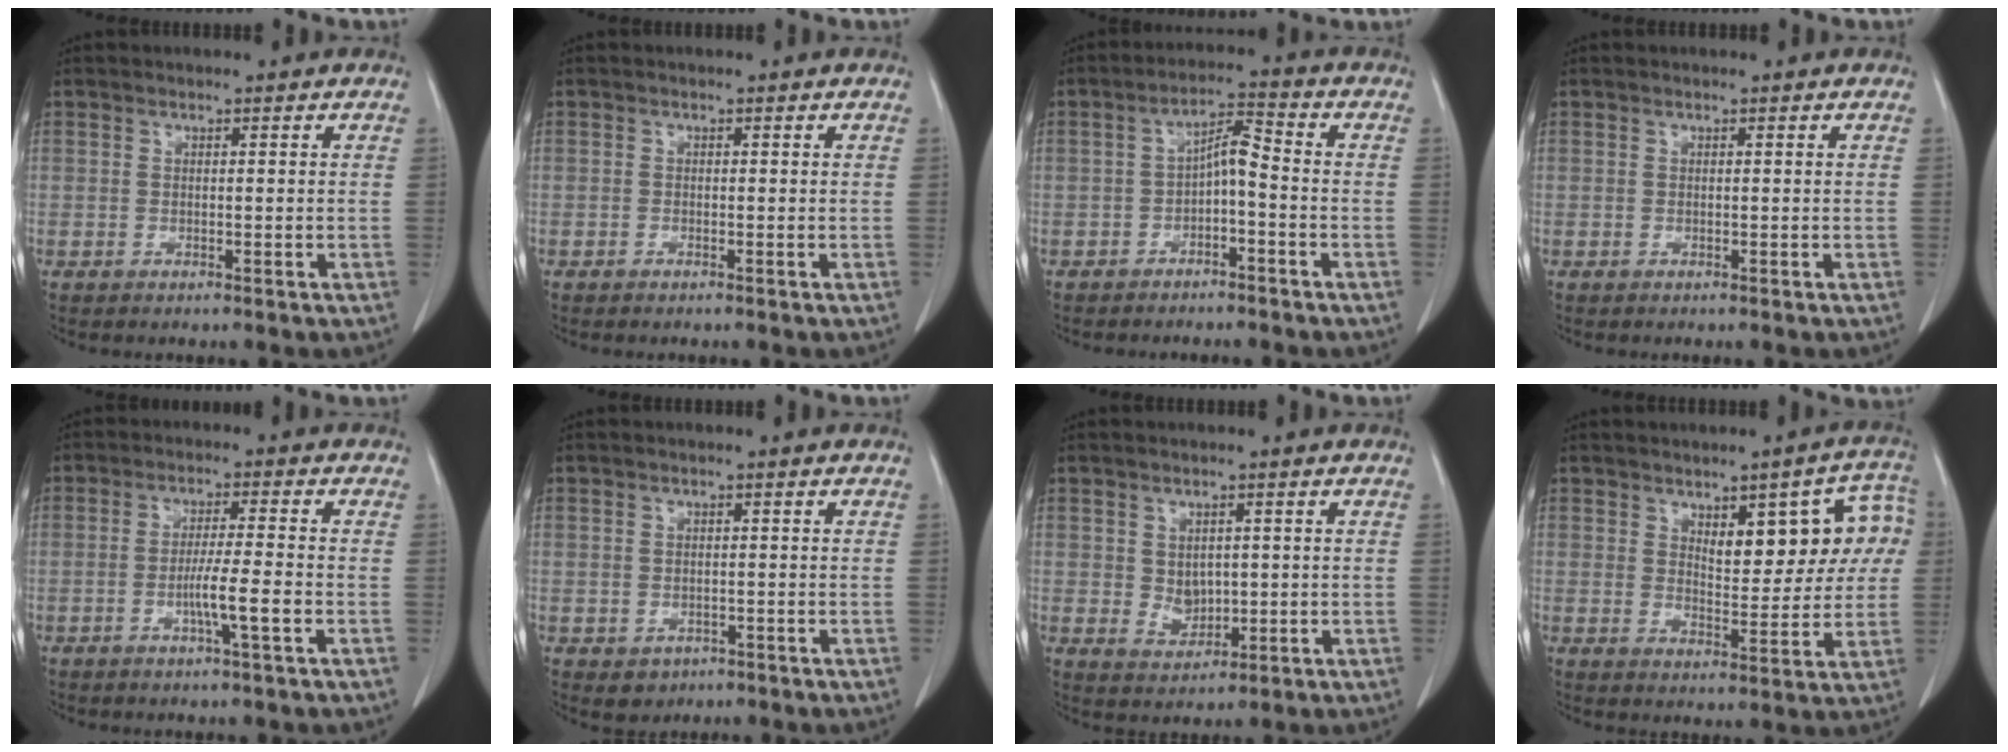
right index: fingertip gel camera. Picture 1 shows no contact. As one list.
[{"total": 0.0}, {"total": 4.6, "force": [-1.5, 1.2, 4.2], "torque": [-0.078, 0.021, -0.024]}, {"total": 0.0}, {"total": 5.4, "force": [-1.9, -0.5, 5.0], "torque": [-0.086, -0.008, -0.035]}, {"total": 2.4, "force": [-1.0, 2.1, 0.6], "torque": [-0.004, 0.003, -0.006]}, {"total": 3.5, "force": [0.3, 2.7, 2.3], "torque": [-0.039, -0.003, 0.017]}, {"total": 10.7, "force": [3.2, 3.9, 9.4], "torque": [-0.112, 0.024, 0.047]}]